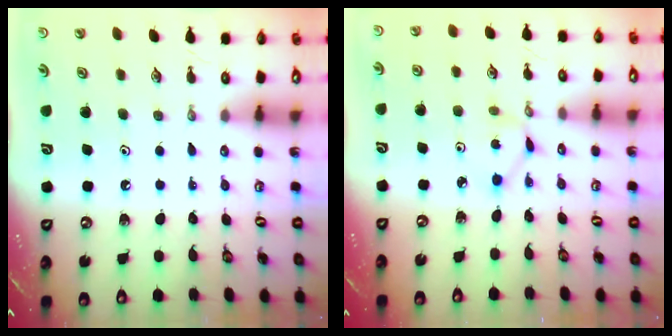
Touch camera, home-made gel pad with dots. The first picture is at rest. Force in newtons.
{"total": 2.8, "press": 2.8, "slide": 0.3}